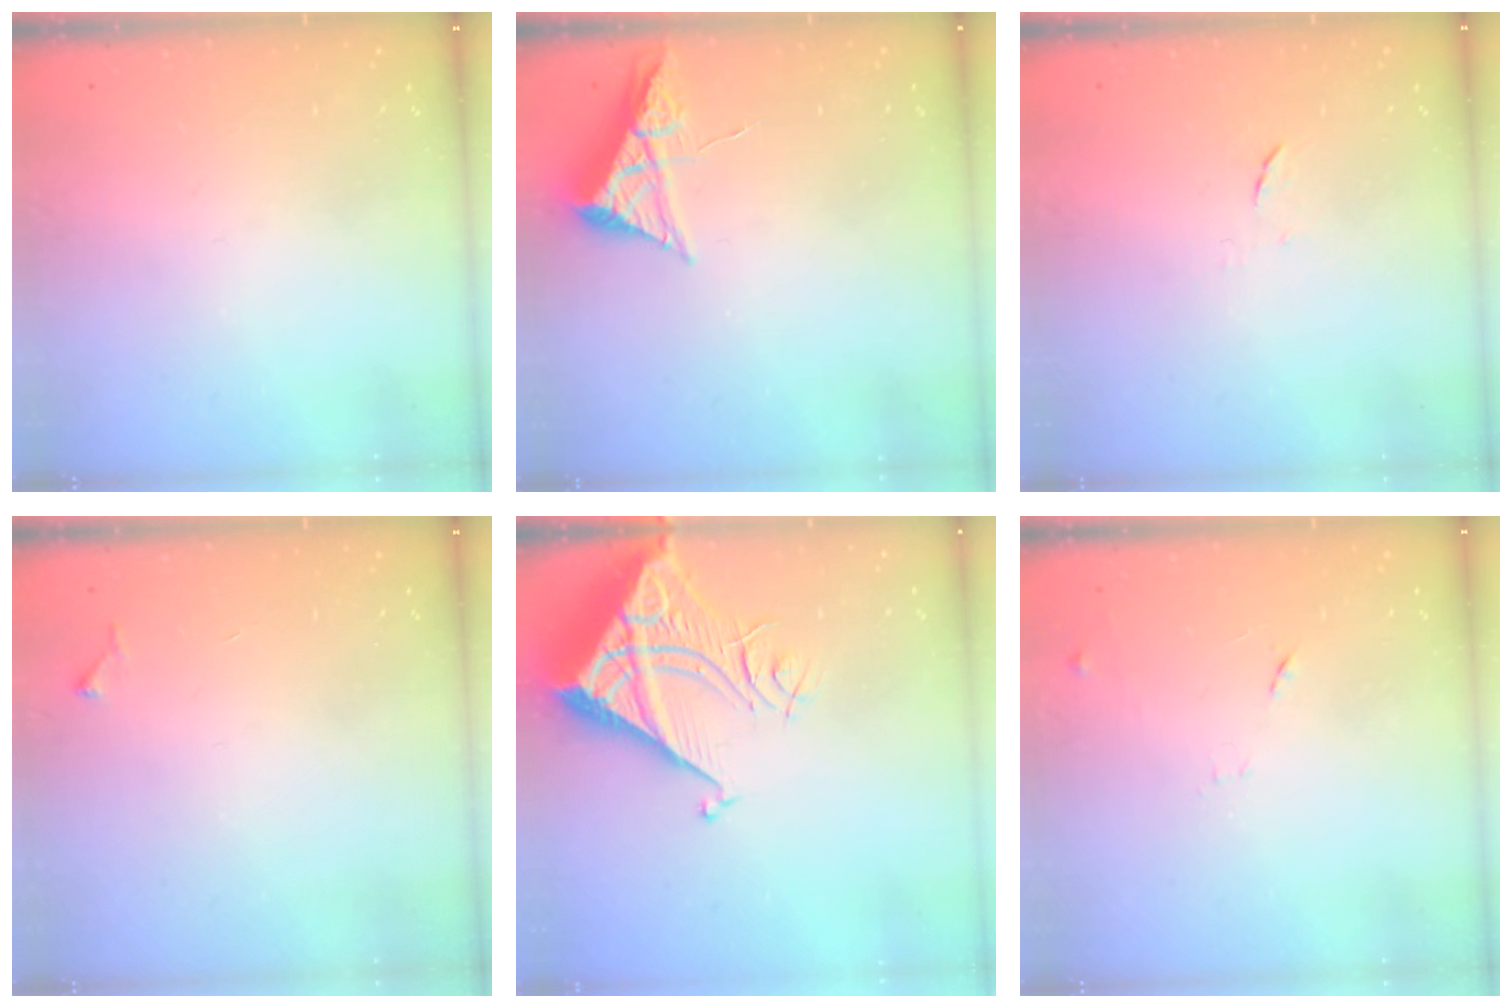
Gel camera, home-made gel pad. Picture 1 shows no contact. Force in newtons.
{"total": 7.9, "press": 7.9, "slide": 0.8}
{"total": 4.3, "press": 4.2, "slide": 0.6}
{"total": 4.2, "press": 4.1, "slide": 0.4}
{"total": 9.4, "press": 9.3, "slide": 1.0}
{"total": 9.2, "press": 9.1, "slide": 0.7}